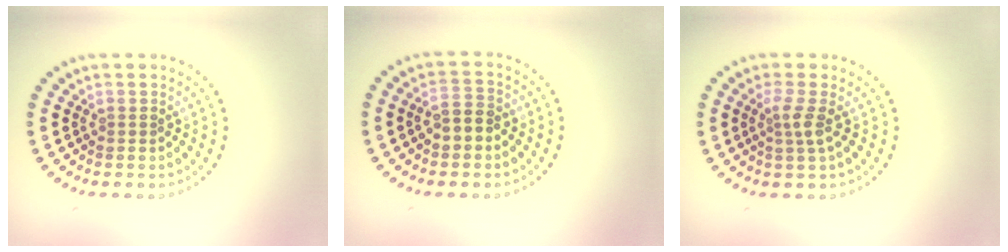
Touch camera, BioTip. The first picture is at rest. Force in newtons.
{"total": 2.5, "press": 2.4, "slide": 0.6}
{"total": 1.8, "press": 1.3, "slide": 1.2}